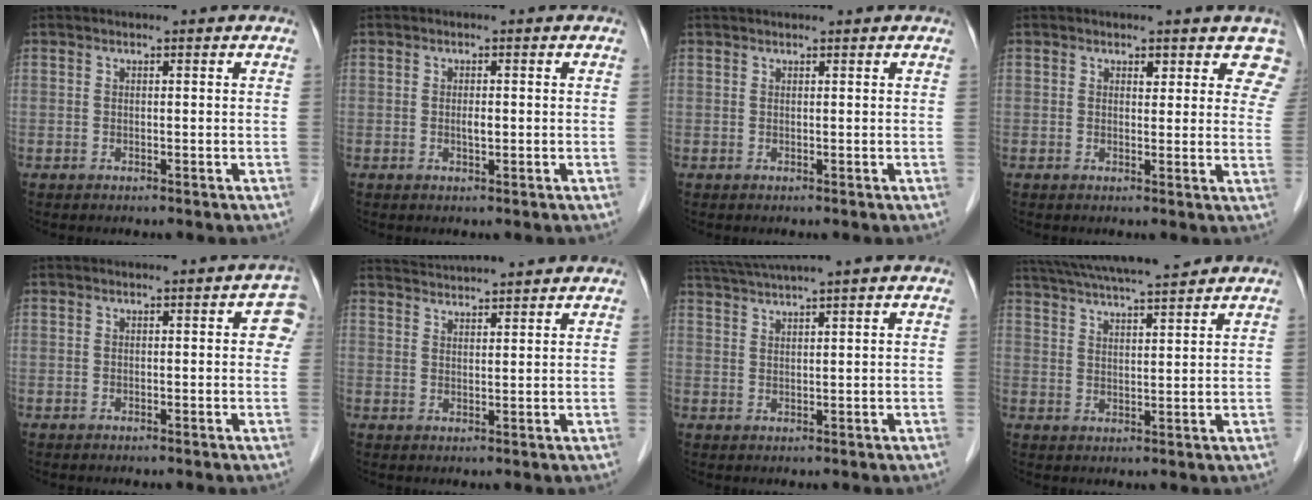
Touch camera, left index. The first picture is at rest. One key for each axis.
{"total": 1.2, "fx": -0.3, "fy": 0.4, "fz": 1.1, "tx": -0.020, "ty": -0.004, "tz": -0.004}
{"total": 2.0, "fx": 1.9, "fy": 0.2, "fz": 0.7, "tx": -0.006, "ty": 0.025, "tz": 0.034}
{"total": 4.7, "fx": 3.8, "fy": 2.4, "fz": 1.5, "tx": 0.012, "ty": -0.016, "tz": 0.025}
{"total": 3.3, "fx": 0.9, "fy": 1.5, "fz": 2.8, "tx": -0.014, "ty": 0.007, "tz": 0.004}
{"total": 9.3, "fx": 8.8, "fy": 0.2, "fz": 2.8, "tx": -0.055, "ty": 0.030, "tz": 0.135}
{"total": 7.1, "fx": 6.1, "fy": -1.4, "fz": 3.4, "tx": -0.061, "ty": 0.025, "tz": 0.104}
{"total": 13.5, "fx": 12.0, "fy": 0.4, "fz": 6.1, "tx": -0.116, "ty": 0.026, "tz": 0.189}